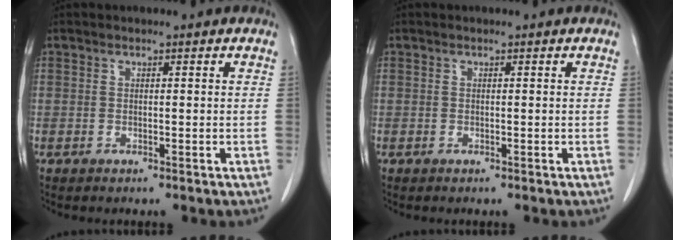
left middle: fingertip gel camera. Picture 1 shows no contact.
{"total": 0.0}